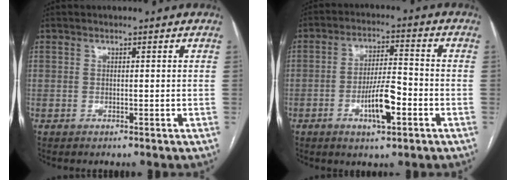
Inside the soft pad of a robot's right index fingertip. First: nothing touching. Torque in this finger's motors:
{"motor_torque": [1.26, -0.35, 0.63, 0.09]}